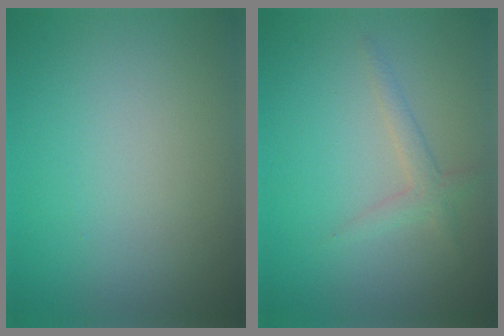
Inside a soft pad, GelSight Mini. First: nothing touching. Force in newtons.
{"total": 1.6, "press": 1.6, "slide": 0.1}